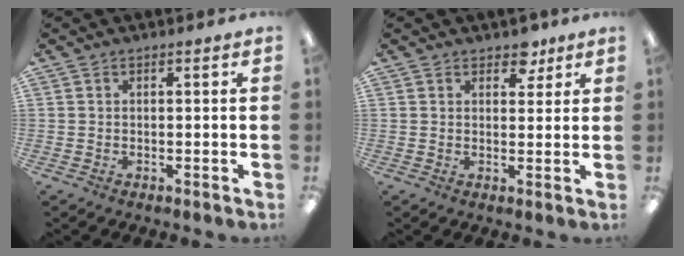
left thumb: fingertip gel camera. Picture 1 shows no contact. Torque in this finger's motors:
{"motor_torque": [0.43, 0.08, 0.79, -0.18, 0.00]}